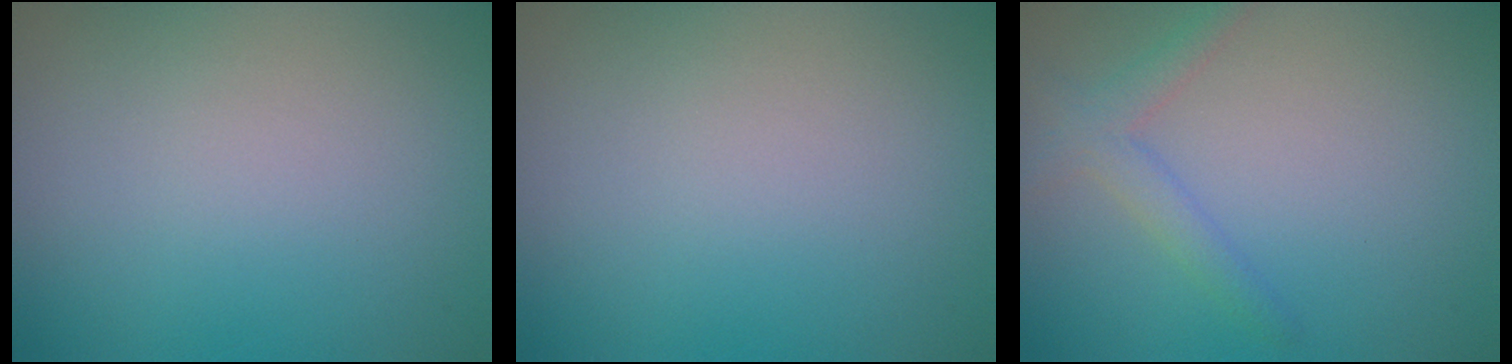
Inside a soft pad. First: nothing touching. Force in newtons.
{"total": 0.0}
{"total": 2.1, "press": 2.1, "slide": 0.1}